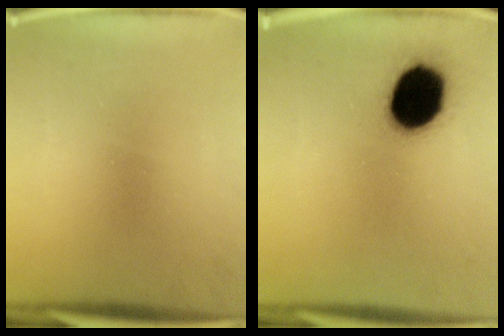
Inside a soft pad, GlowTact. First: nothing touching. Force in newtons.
{"total": 17.4}